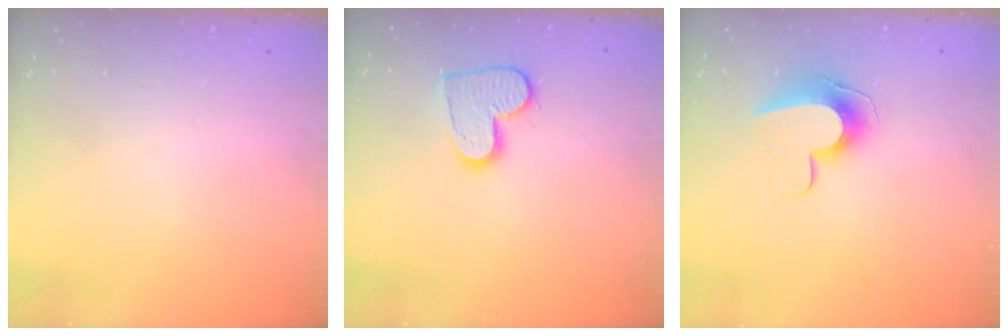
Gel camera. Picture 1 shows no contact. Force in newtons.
{"total": 12.0, "press": 11.9, "slide": 0.8}
{"total": 11.8, "press": 11.8, "slide": 0.6}